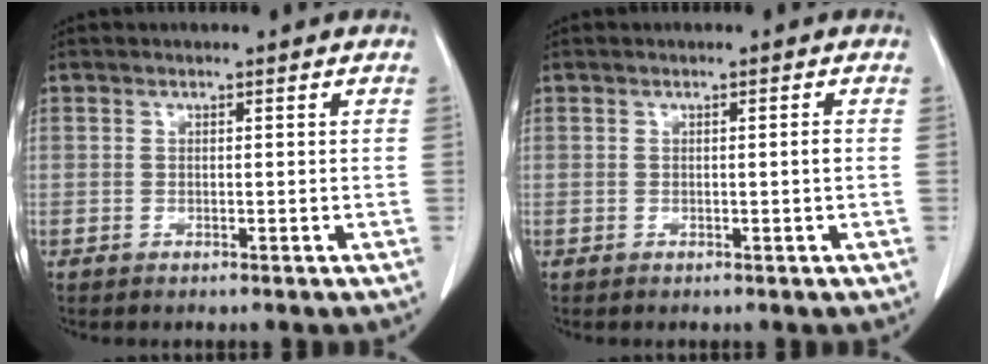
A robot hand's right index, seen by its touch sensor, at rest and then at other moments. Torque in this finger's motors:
{"motor_torque": [0.25, -0.19, 0.09, 0.03]}